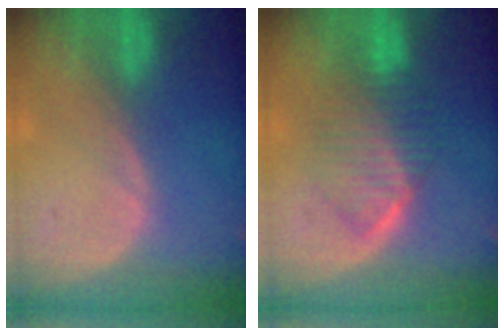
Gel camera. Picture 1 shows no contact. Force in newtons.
{"total": 6.6, "press": 6.5, "slide": 1.0}